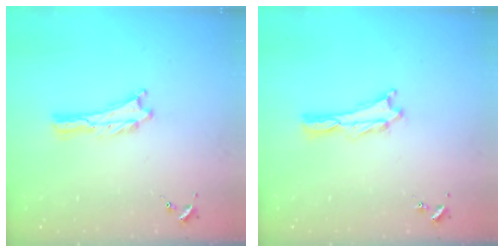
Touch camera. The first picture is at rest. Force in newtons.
{"total": 0.6, "press": 0.6, "slide": 0.2}